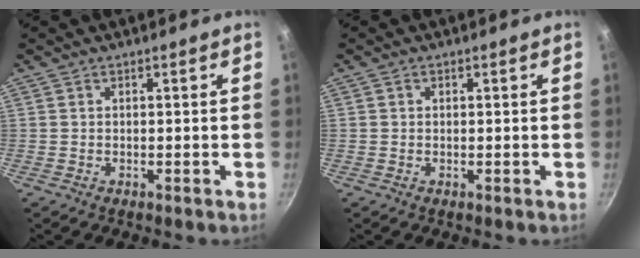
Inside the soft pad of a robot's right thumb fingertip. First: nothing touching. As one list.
[{"total": 0.6, "force": [0.1, 0.5, 0.2], "torque": [0.000, 0.002, 0.001]}]